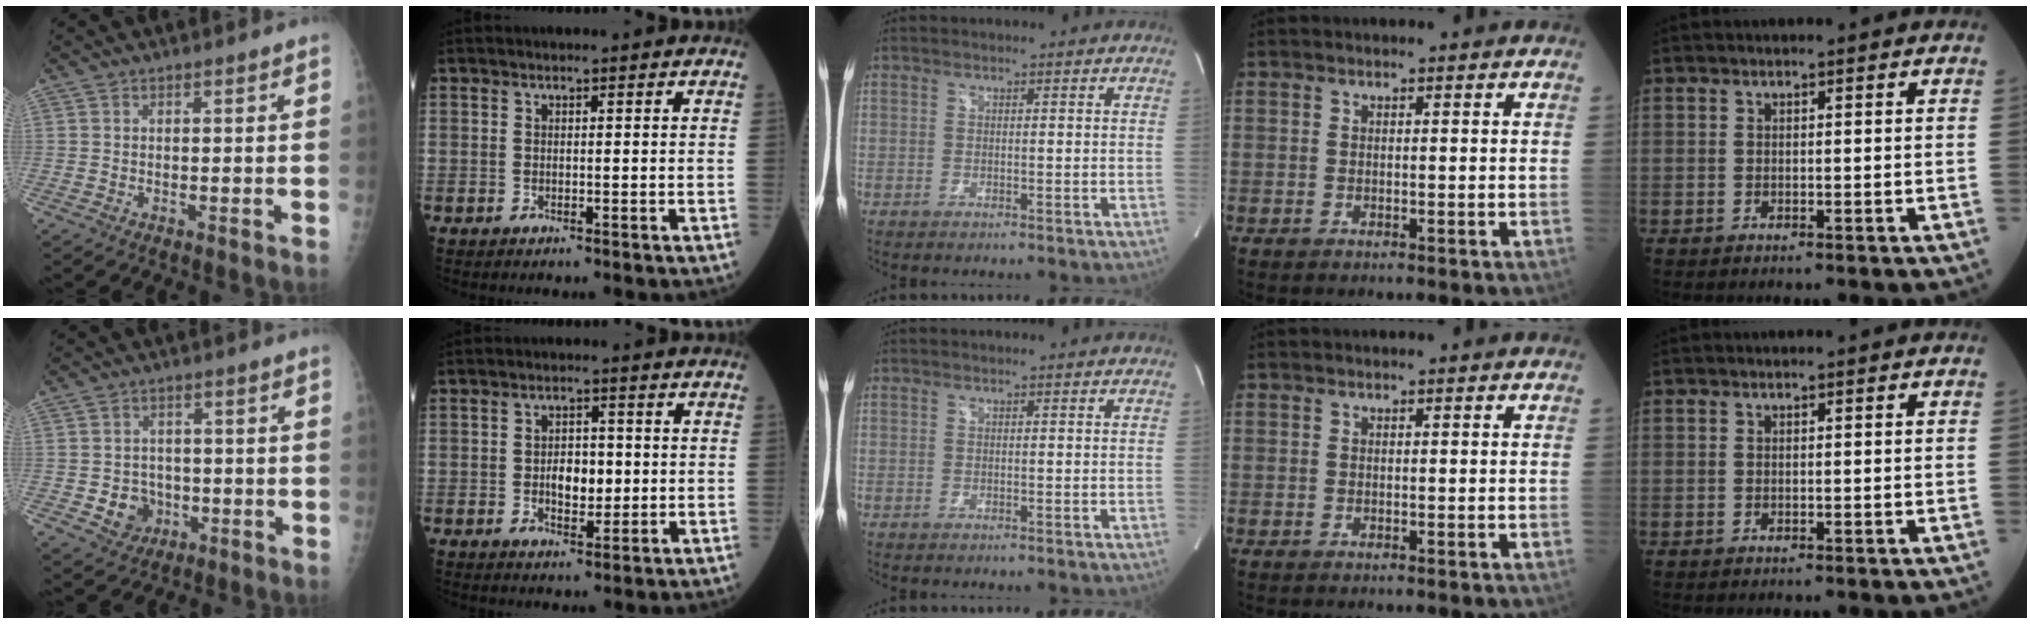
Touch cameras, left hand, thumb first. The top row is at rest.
{"thumb": {"total": 5.9, "force": [-1.5, 5.3, 2.1], "torque": [-0.007, 0.010, -0.018]}, "index": {"total": 4.5, "force": [-0.2, 2.5, 3.7], "torque": [-0.059, 0.003, 0.000]}}